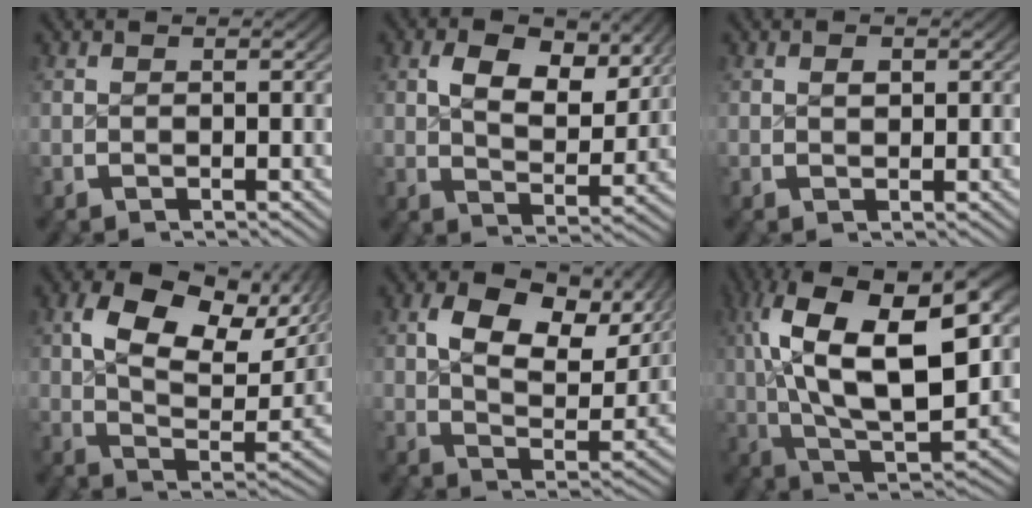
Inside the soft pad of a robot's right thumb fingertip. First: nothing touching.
{"total": 4.8, "force": [2.0, 2.7, 3.4], "torque": [-0.056, -0.019, 0.038]}
{"total": 0.6, "force": [0.3, 0.4, 0.4], "torque": [-0.003, -0.003, 0.009]}
{"total": 10.7, "force": [4.4, 5.8, 7.9], "torque": [-0.132, -0.004, 0.063]}
{"total": 7.9, "force": [3.4, 4.2, 5.7], "torque": [-0.100, -0.010, 0.051]}
{"total": 16.5, "force": [2.4, 8.9, 13.6], "torque": [-0.254, -0.027, 0.048]}